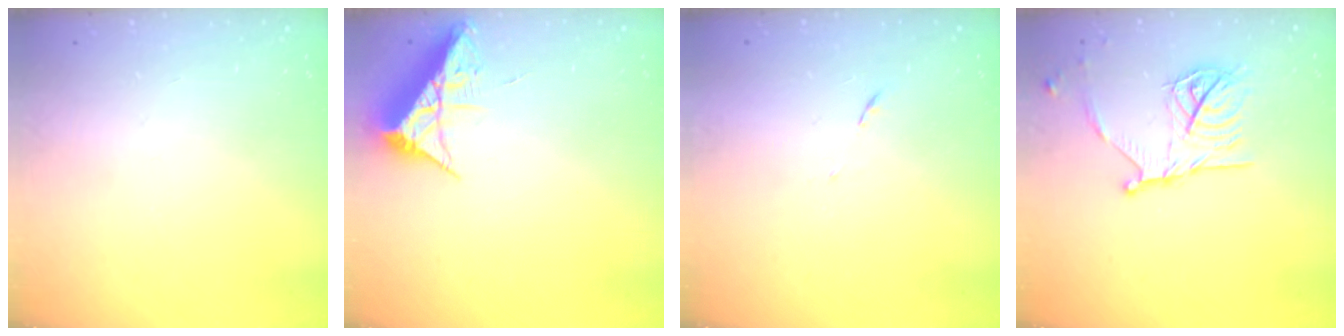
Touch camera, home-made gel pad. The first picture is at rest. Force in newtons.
{"total": 7.7, "press": 7.7, "slide": 0.4}
{"total": 5.6, "press": 5.6, "slide": 0.4}
{"total": 16.4, "press": 16.4, "slide": 0.9}